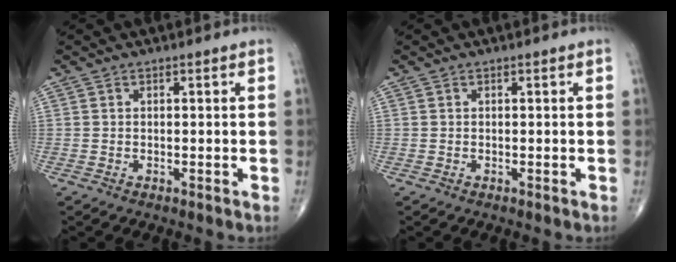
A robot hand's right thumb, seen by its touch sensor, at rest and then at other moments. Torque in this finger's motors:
{"motor_torque": [0.10, 0.10, -0.01, -0.01, 0.00]}